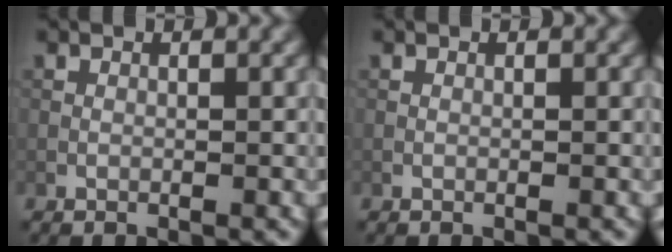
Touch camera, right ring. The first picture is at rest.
{"total": 0.0}